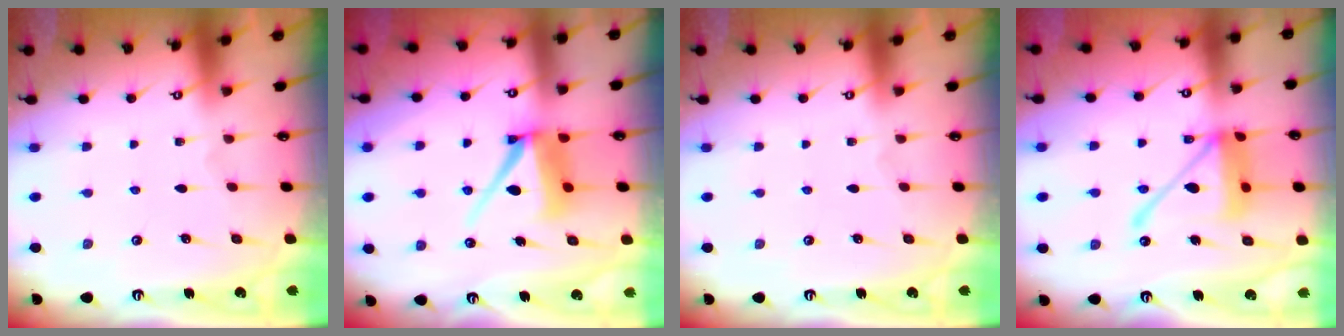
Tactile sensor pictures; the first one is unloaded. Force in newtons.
{"total": 9.7, "press": 9.6, "slide": 1.1}
{"total": 0.0}
{"total": 15.1, "press": 15.0, "slide": 1.8}